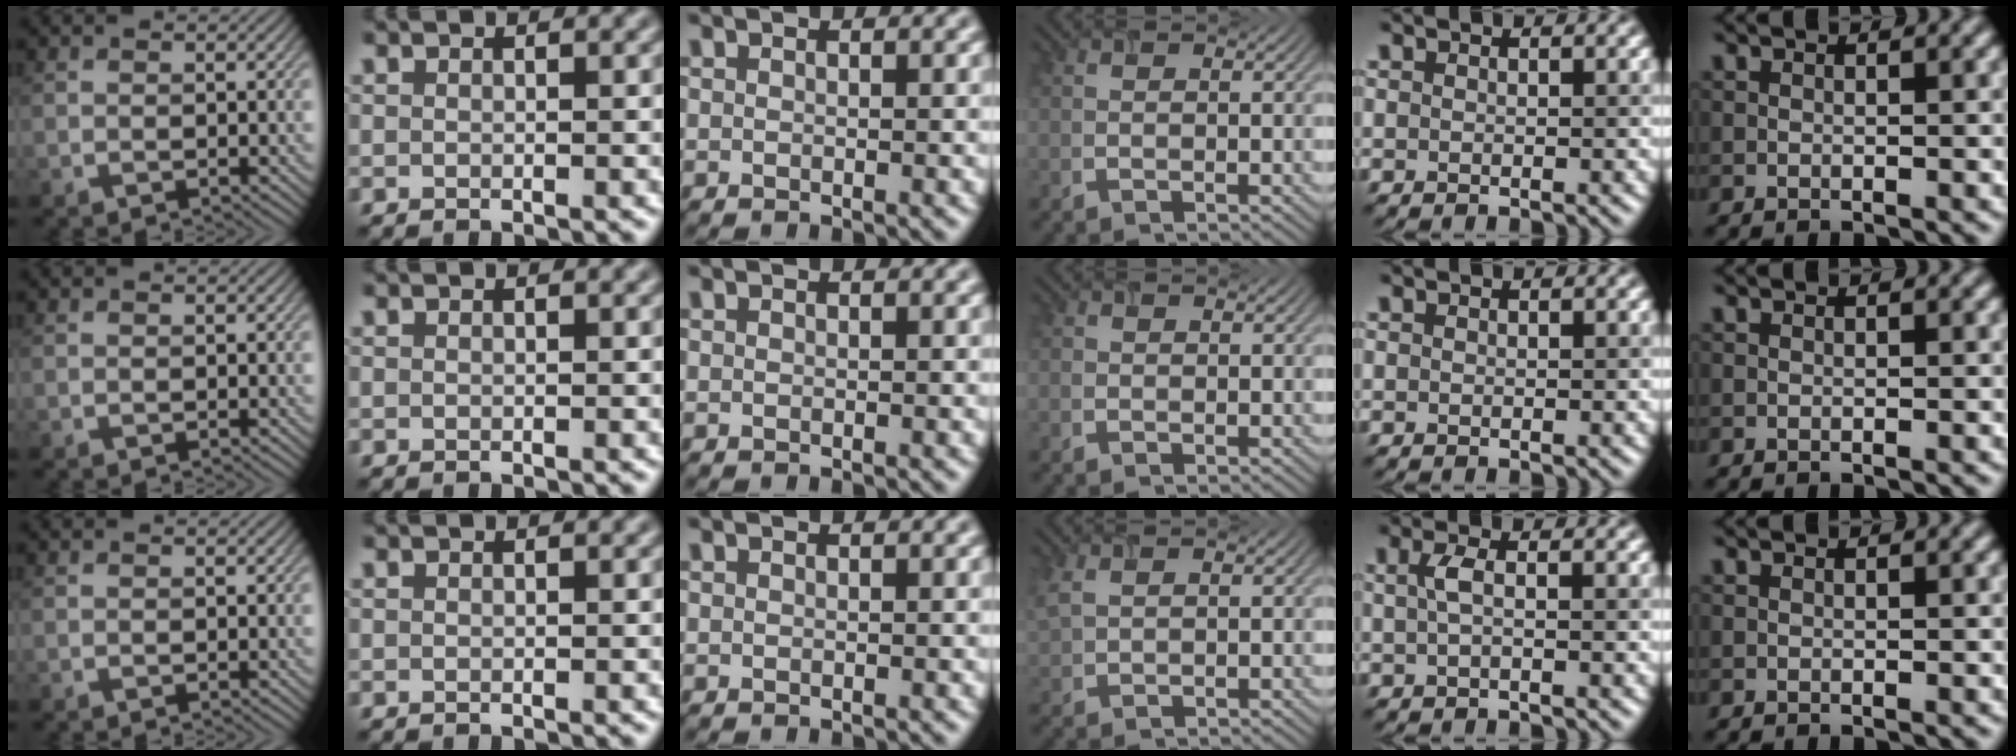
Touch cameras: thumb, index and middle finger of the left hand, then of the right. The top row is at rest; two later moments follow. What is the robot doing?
{"motion": "insert", "object": "airpods case & airpods"}